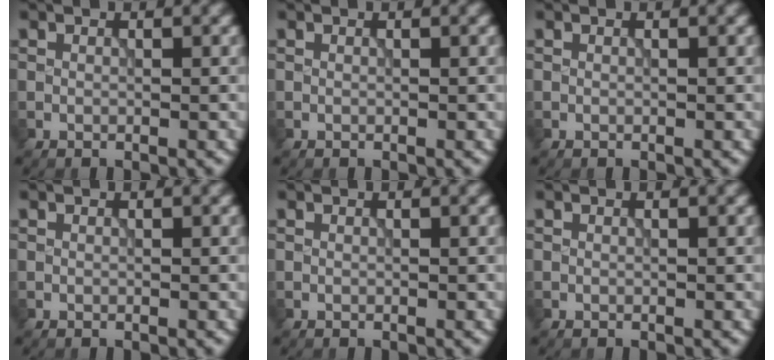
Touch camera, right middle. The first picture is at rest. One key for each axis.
{"total": 0.0}
{"total": 0.0}
{"total": 0.0}
{"total": 0.0}
{"total": 0.0}